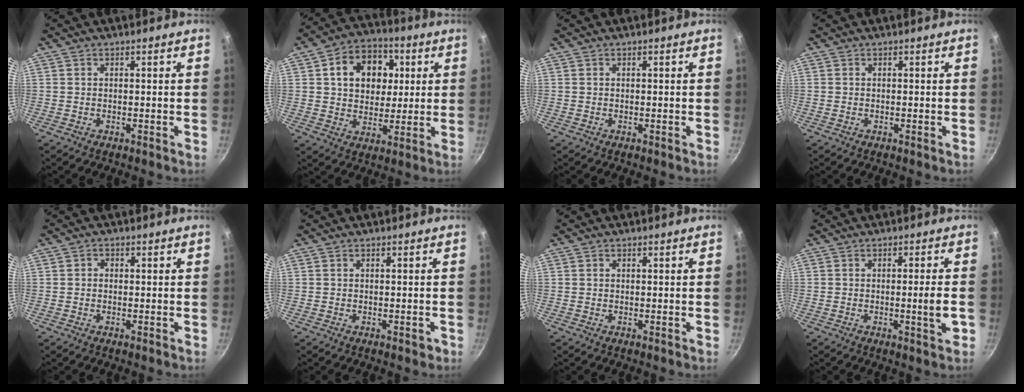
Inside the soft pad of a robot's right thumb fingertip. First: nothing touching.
{"total": 14.1, "force": [3.5, 11.0, 8.2], "torque": [-0.093, 0.007, 0.050]}
{"total": 0.0}
{"total": 0.0}
{"total": 1.3, "force": [0.0, 1.1, 0.6], "torque": [-0.007, 0.005, -0.003]}
{"total": 1.2, "force": [-0.6, 0.6, 0.8], "torque": [-0.008, 0.005, -0.006]}
{"total": 0.6, "force": [0.1, 0.5, 0.2], "torque": [-0.002, 0.003, 0.002]}
{"total": 4.4, "force": [-1.0, 0.0, 4.3], "torque": [-0.062, 0.004, -0.015]}